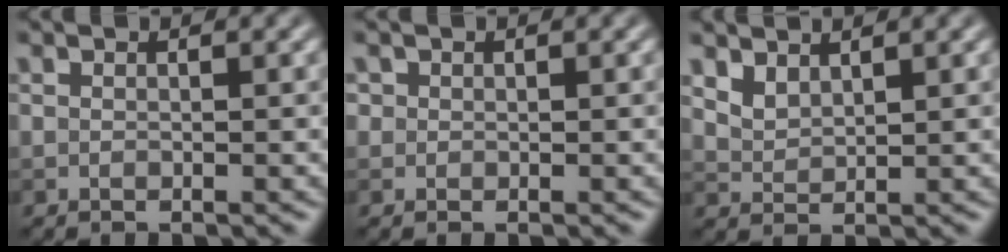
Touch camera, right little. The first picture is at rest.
{"total": 0.7, "force": [0.2, 0.7, 0.1], "torque": [0.006, -0.002, 0.001]}
{"total": 2.1, "force": [1.8, 0.9, 0.8], "torque": [-0.023, -0.001, 0.042]}